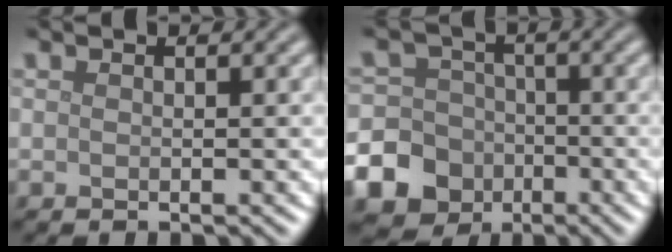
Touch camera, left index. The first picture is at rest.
{"total": 14.5, "force": [-5.4, 13.2, 2.6], "torque": [-0.084, -0.033, -0.114]}